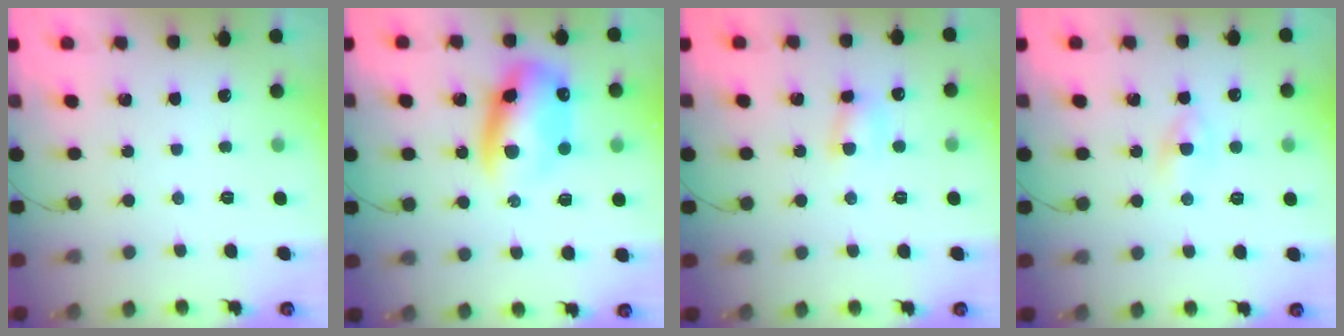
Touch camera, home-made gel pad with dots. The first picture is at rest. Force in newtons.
{"total": 12.4, "press": 11.9, "slide": 3.2}
{"total": 5.0, "press": 4.9, "slide": 1.0}
{"total": 3.0, "press": 2.9, "slide": 1.0}